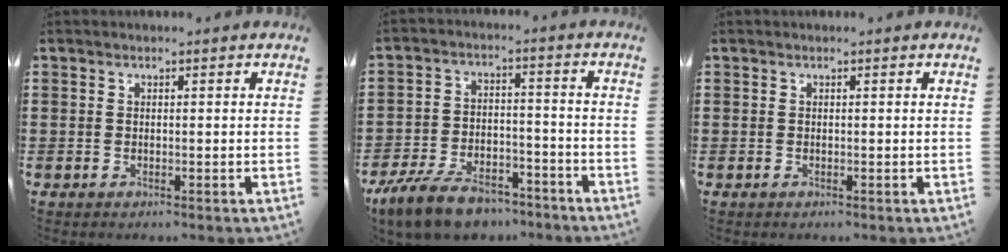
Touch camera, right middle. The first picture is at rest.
{"total": 9.2, "force": [-7.6, 2.9, 4.1], "torque": [-0.080, 0.022, -0.145]}
{"total": 0.0}